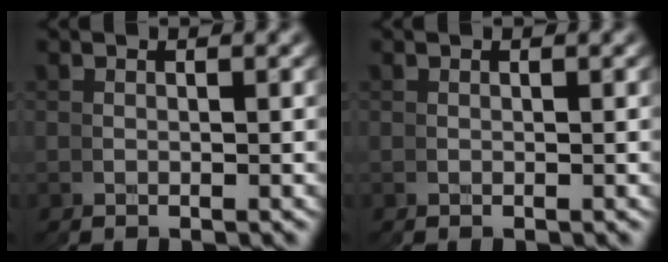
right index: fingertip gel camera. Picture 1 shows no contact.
{"total": 0.0}